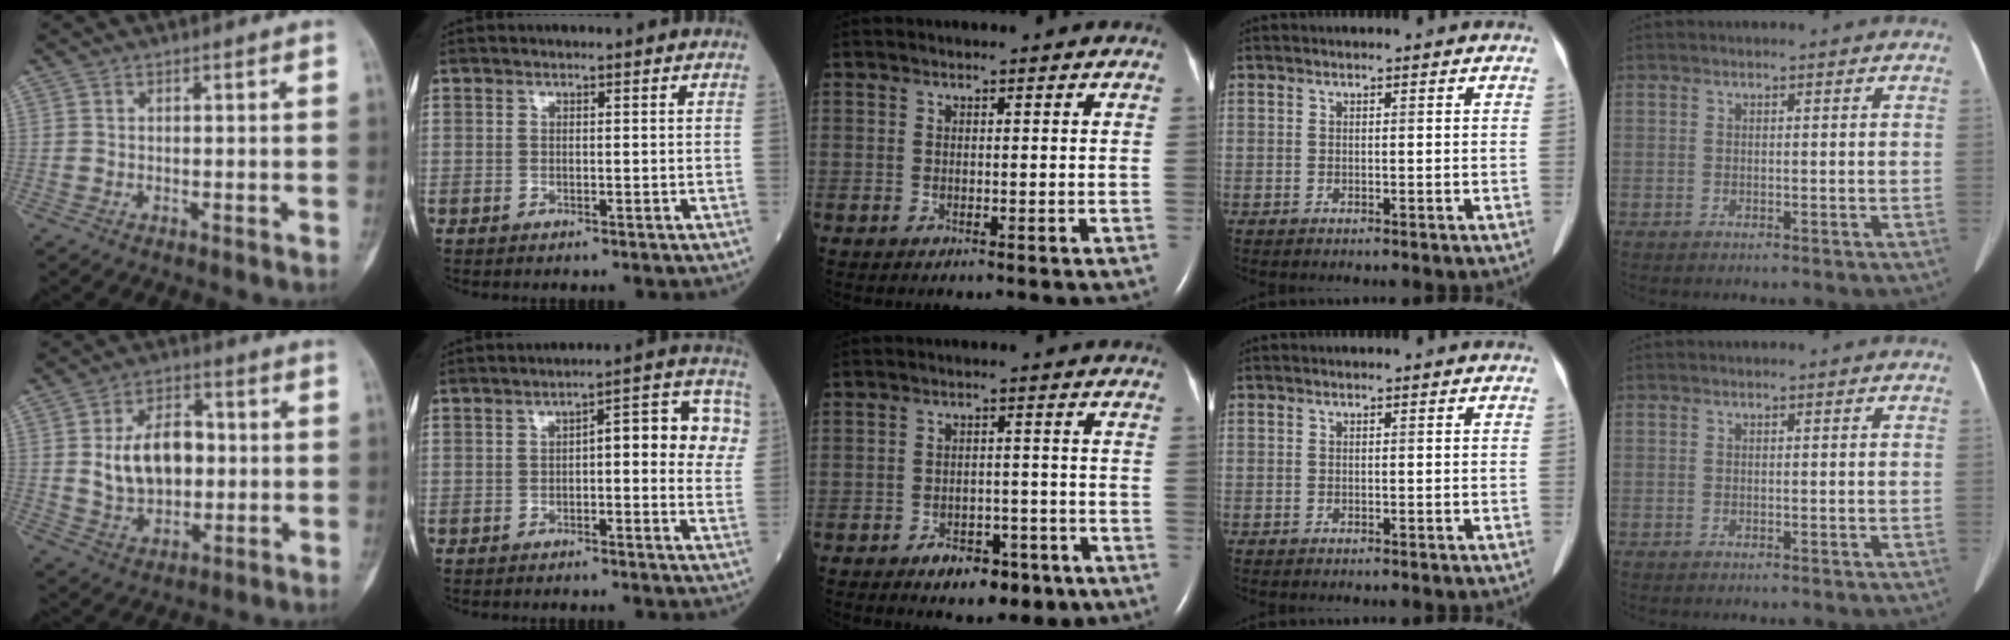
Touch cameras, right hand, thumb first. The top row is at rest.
{"thumb": {"total": 12.8, "force": [0.9, 8.5, 9.5], "torque": [-0.131, 0.008, 0.021]}, "index": {"total": 9.6, "force": [1.2, 2.9, 9.1], "torque": [-0.104, 0.033, 0.008]}, "middle": {"total": 7.2, "force": [-4.4, 3.7, 4.3], "torque": [-0.056, 0.008, -0.060]}}